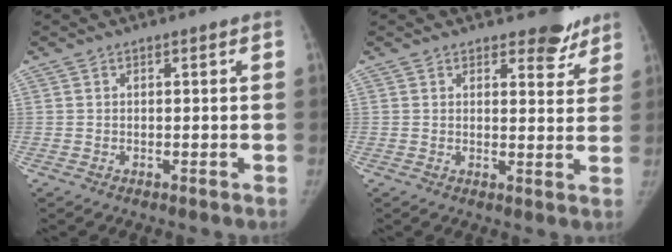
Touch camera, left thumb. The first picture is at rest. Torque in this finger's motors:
{"motor_torque": [0.55, -0.06, 0.54, -0.71, 0.05]}